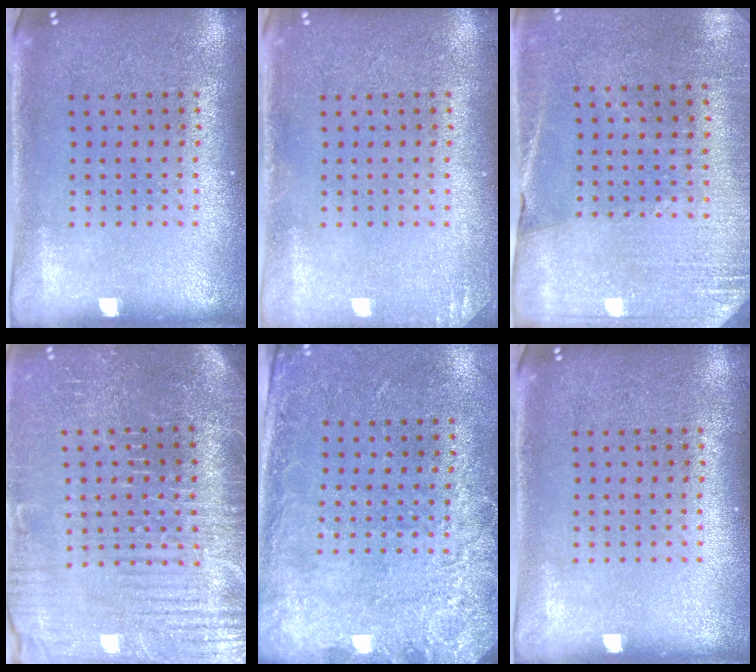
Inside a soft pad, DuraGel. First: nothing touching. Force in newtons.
{"total": 1.1, "press": 1.1, "slide": 0.1}
{"total": 2.6, "press": 2.5, "slide": 0.8}
{"total": 4.3, "press": 4.1, "slide": 1.4}
{"total": 2.7, "press": 1.9, "slide": 1.9}
{"total": 0.0}